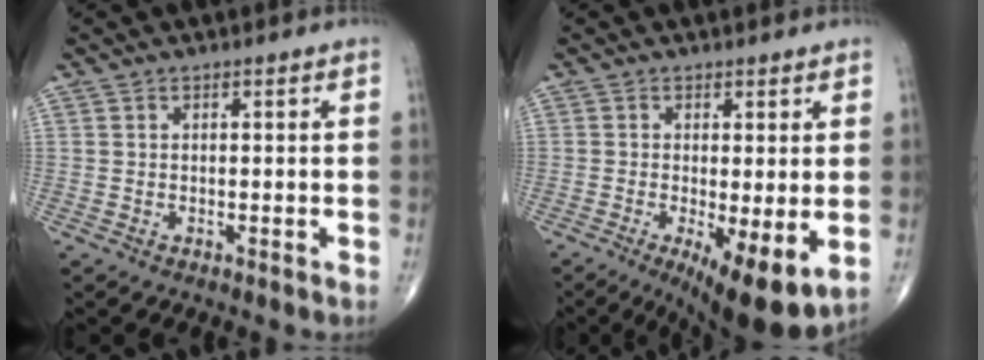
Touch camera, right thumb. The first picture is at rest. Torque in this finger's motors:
{"motor_torque": [0.04, 0.45, 0.10, -0.17, 0.07]}